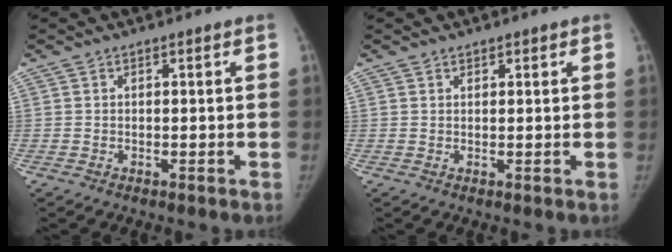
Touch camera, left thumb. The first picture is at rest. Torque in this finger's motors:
{"motor_torque": [-0.23, -0.07, -0.40, 0.19, -0.05]}